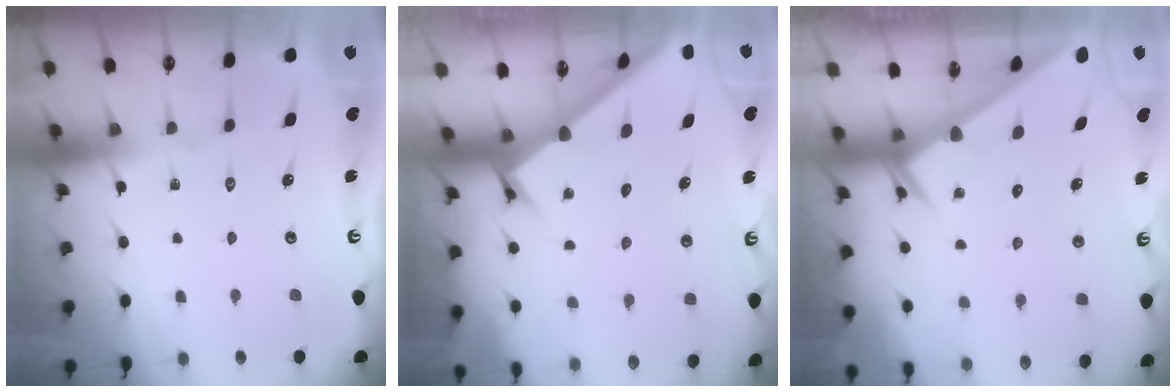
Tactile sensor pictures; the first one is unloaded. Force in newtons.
{"total": 2.0, "press": 2.0, "slide": 0.2}
{"total": 2.4, "press": 2.4, "slide": 0.0}